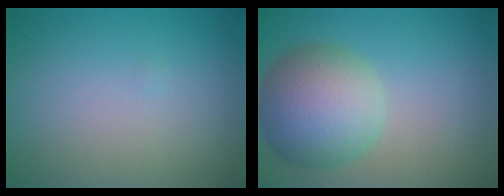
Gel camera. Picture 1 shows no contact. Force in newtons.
{"total": 7.7, "press": 7.7, "slide": 0.3}